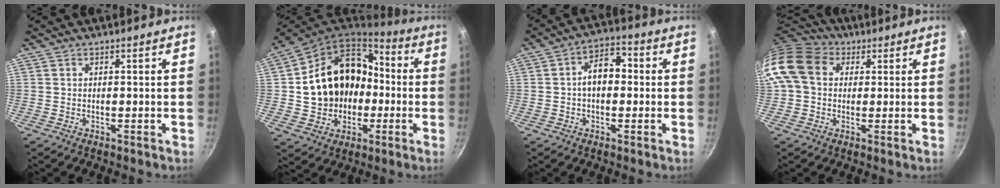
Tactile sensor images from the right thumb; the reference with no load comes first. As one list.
[{"total": 19.9, "force": [-0.9, 16.5, 11.1], "torque": [-0.166, 0.054, -0.004]}, {"total": 7.7, "force": [0.1, 5.2, 5.8], "torque": [-0.055, 0.026, -0.010]}, {"total": 12.2, "force": [2.6, 9.7, 6.8], "torque": [-0.117, 0.024, 0.030]}]